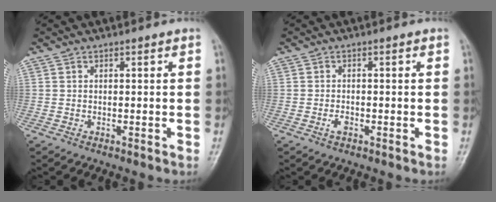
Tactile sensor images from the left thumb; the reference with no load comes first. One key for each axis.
{"total": 1.5, "fx": -0.7, "fy": 0.8, "fz": 1.1, "tx": -0.020, "ty": 0.002, "tz": -0.014}